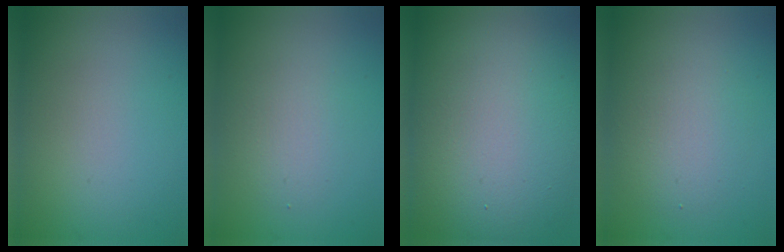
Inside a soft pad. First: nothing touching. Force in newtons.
{"total": 2.3, "press": 2.3, "slide": 0.1}
{"total": 17.6, "press": 17.6, "slide": 1.0}
{"total": 3.6, "press": 3.6, "slide": 0.1}